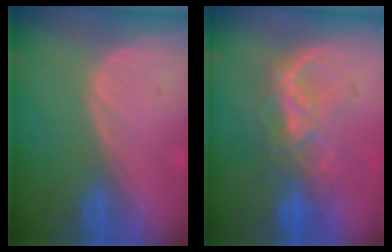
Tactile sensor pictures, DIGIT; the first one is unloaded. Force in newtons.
{"total": 6.8, "press": 6.8, "slide": 0.7}